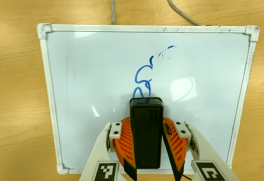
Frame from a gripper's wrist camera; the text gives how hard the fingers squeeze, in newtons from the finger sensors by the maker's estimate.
{"total": 9.7, "left": 9.4, "right": 9.9}